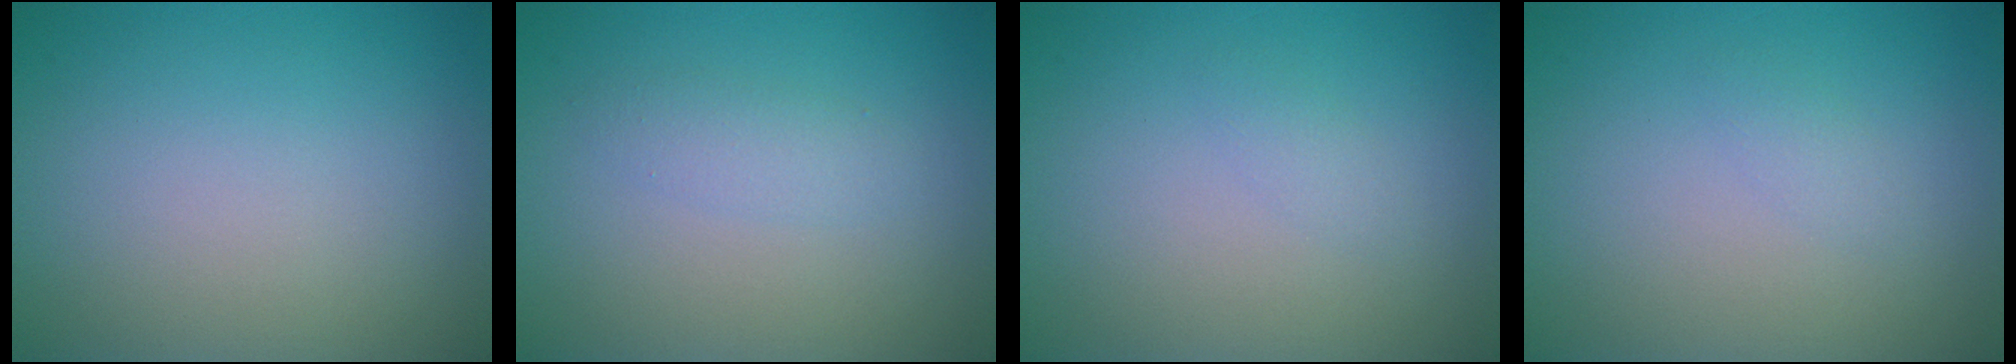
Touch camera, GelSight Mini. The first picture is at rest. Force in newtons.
{"total": 1.5, "press": 1.5, "slide": 0.1}
{"total": 0.8, "press": 0.8, "slide": 0.0}
{"total": 0.8, "press": 0.8, "slide": 0.0}